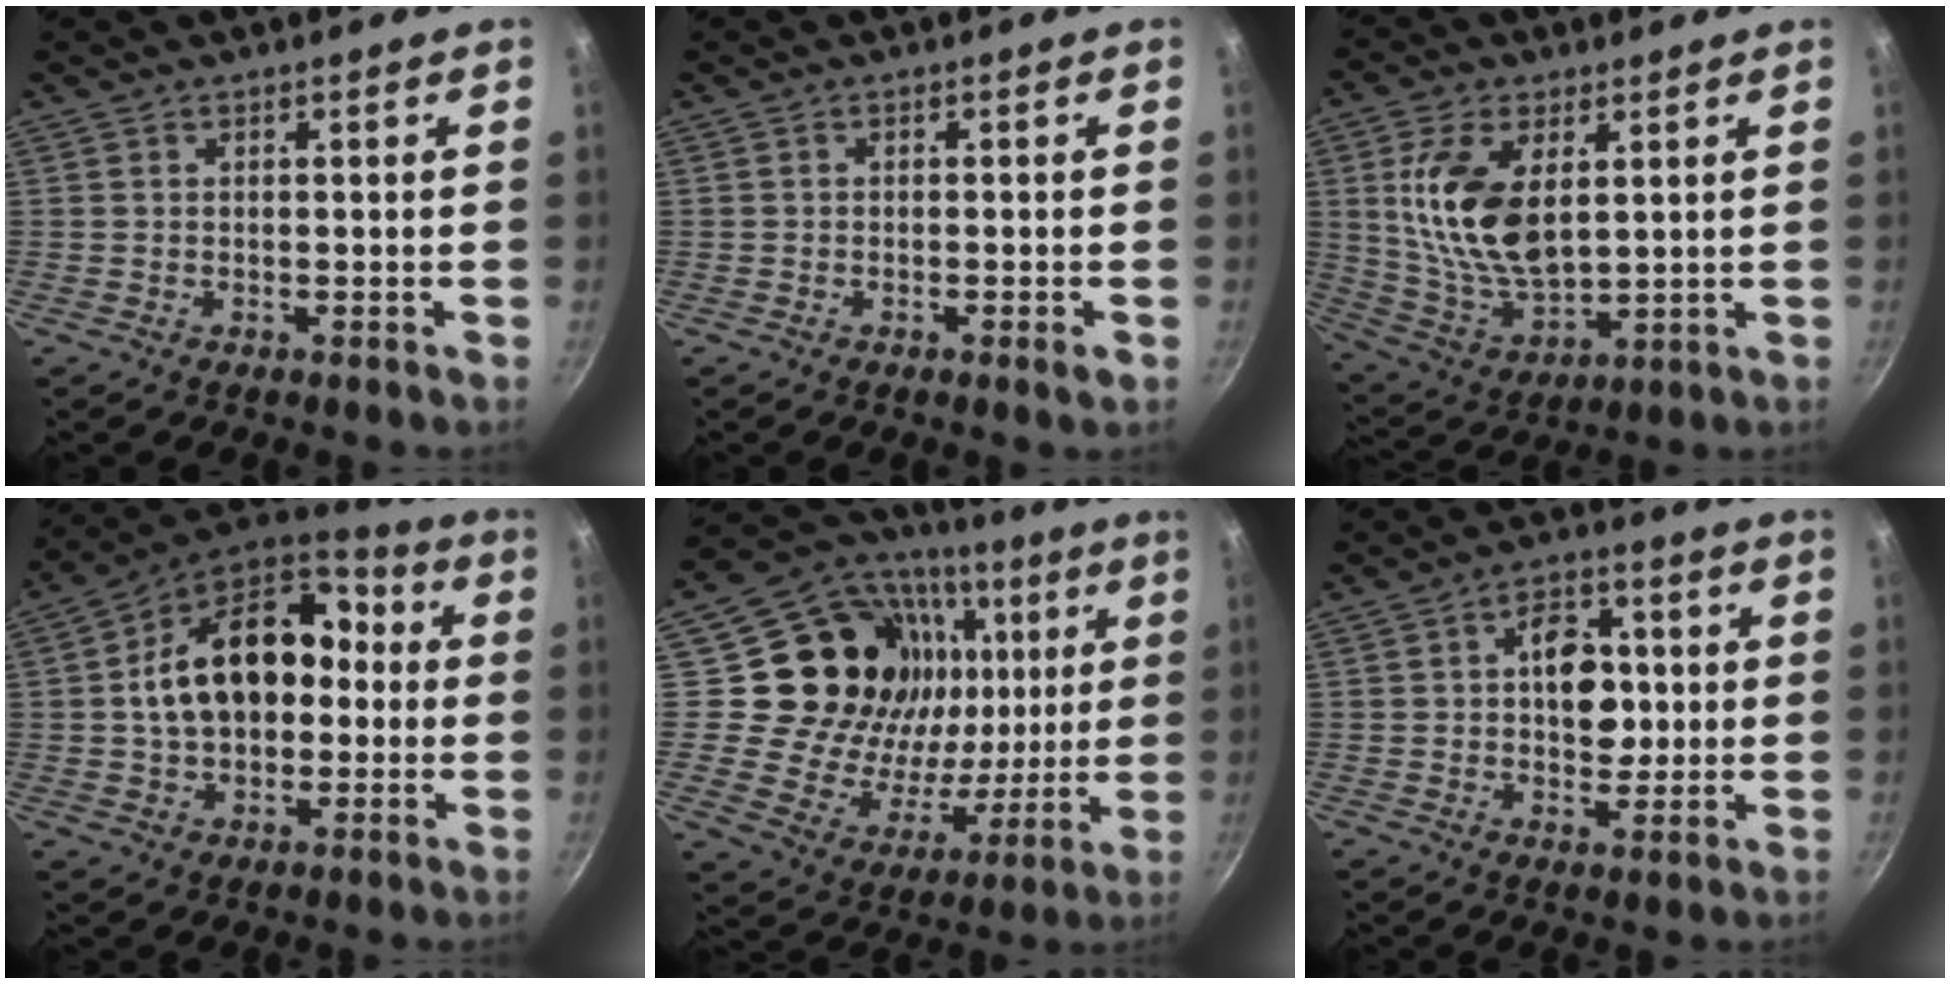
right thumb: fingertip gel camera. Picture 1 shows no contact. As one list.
[{"total": 1.5, "force": [-0.7, 0.3, 1.3], "torque": [-0.028, 0.002, -0.013]}, {"total": 15.8, "force": [3.8, 8.6, 12.7], "torque": [-0.233, -0.023, 0.084]}, {"total": 20.5, "force": [0.7, 14.2, 14.7], "torque": [-0.228, 0.053, 0.001]}, {"total": 26.4, "force": [6.1, 20.6, 15.3], "torque": [-0.224, -0.001, 0.112]}, {"total": 9.6, "force": [0.7, 6.7, 6.9], "torque": [-0.059, 0.008, 0.004]}]